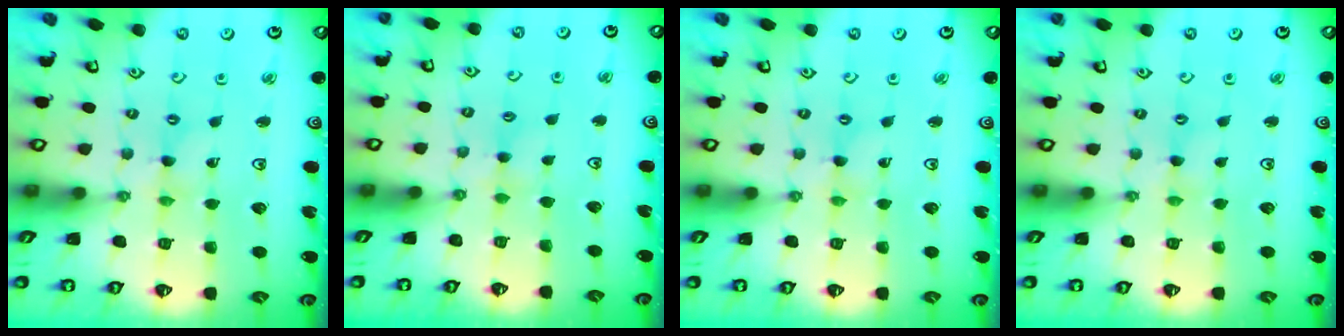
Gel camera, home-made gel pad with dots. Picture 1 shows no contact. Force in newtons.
{"total": 2.3, "press": 2.3, "slide": 0.4}
{"total": 0.0}
{"total": 0.8, "press": 0.8, "slide": 0.1}